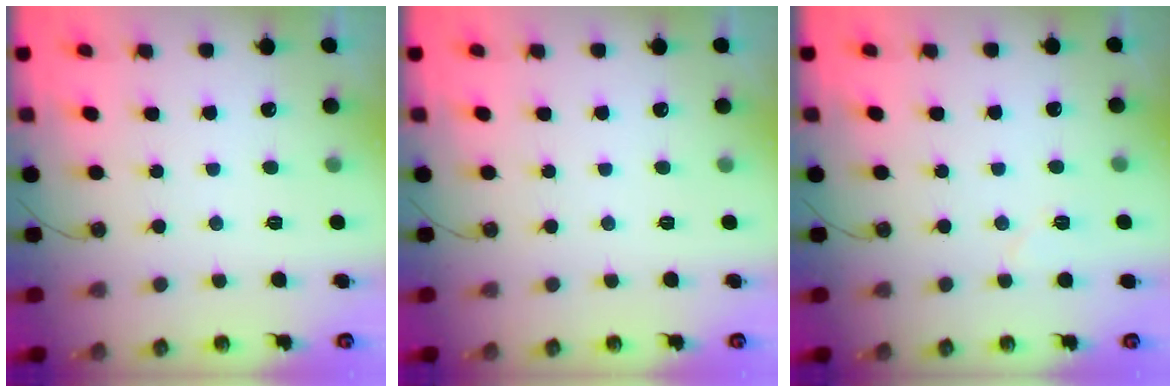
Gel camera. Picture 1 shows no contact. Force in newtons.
{"total": 0.0}
{"total": 4.5, "press": 4.5, "slide": 0.5}